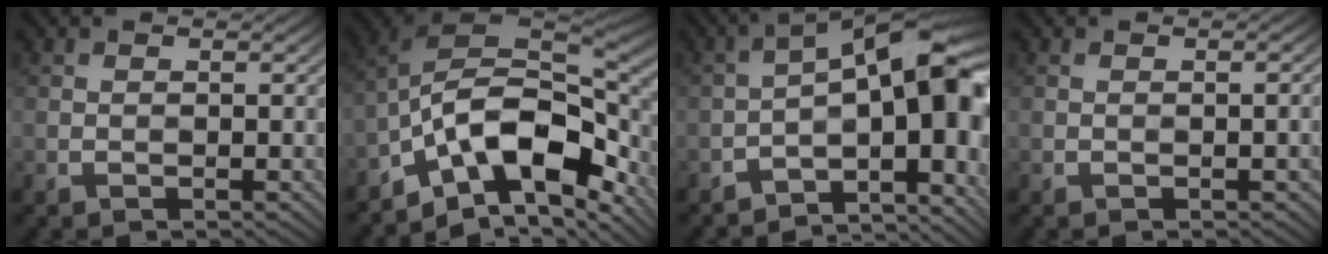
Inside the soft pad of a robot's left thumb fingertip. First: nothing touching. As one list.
[{"total": 14.2, "force": [-3.3, 6.8, 12.0], "torque": [-0.228, 0.000, -0.064]}, {"total": 13.7, "force": [-2.6, 5.8, 12.1], "torque": [-0.143, 0.020, -0.036]}, {"total": 1.5, "force": [-1.1, 0.4, 0.9], "torque": [-0.010, 0.015, -0.011]}]